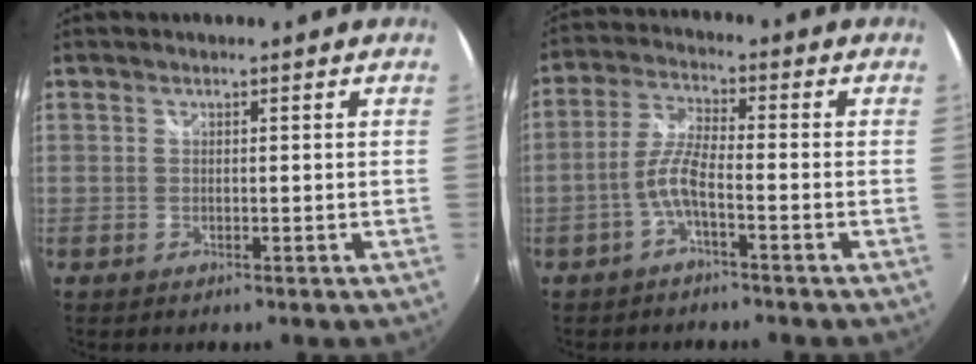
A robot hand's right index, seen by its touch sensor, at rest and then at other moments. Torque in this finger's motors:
{"motor_torque": [0.67, -0.36, 0.32, 0.04]}